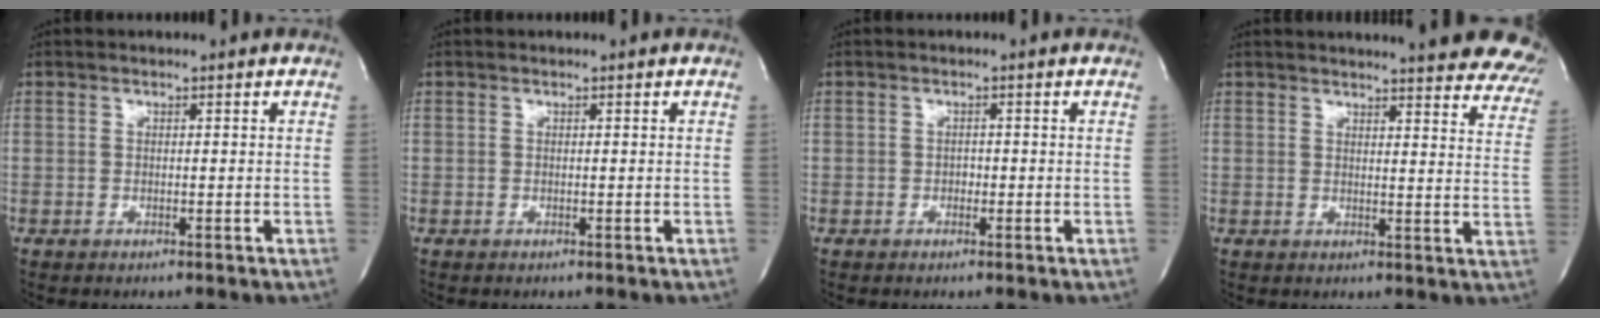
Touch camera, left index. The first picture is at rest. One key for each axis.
{"total": 0.0}
{"total": 0.8, "fx": -0.3, "fy": 0.6, "fz": 0.4, "tx": -0.004, "ty": 0.004, "tz": -0.006}
{"total": 23.3, "fx": 21.2, "fy": 3.7, "fz": 8.7, "tx": -0.109, "ty": -0.077, "tz": 0.222}